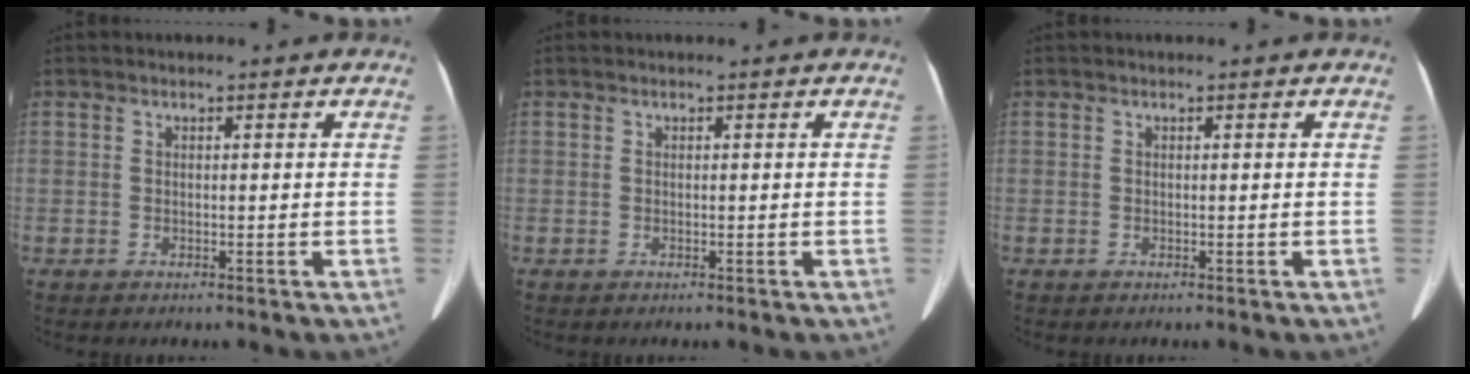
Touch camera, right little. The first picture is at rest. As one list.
[{"total": 0.0}, {"total": 0.0}]